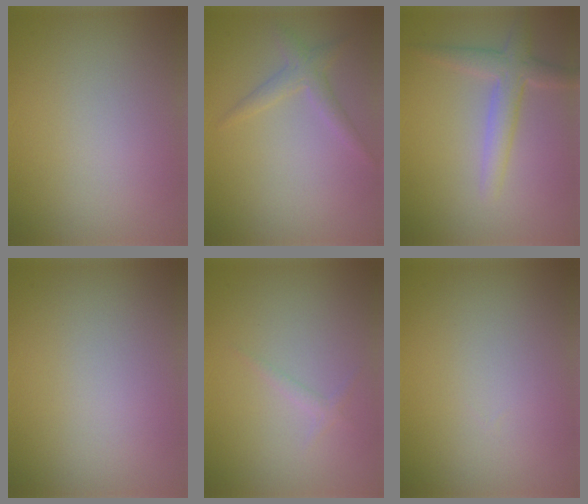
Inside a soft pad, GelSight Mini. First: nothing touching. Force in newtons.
{"total": 1.8, "press": 1.8, "slide": 0.1}
{"total": 2.9, "press": 2.9, "slide": 0.1}
{"total": 0.0}
{"total": 0.8, "press": 0.8, "slide": 0.1}
{"total": 0.0}